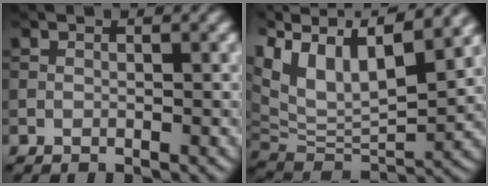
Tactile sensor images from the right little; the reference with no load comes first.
{"total": 13.3, "force": [6.6, 6.2, 9.8], "torque": [-0.199, 0.031, 0.115]}